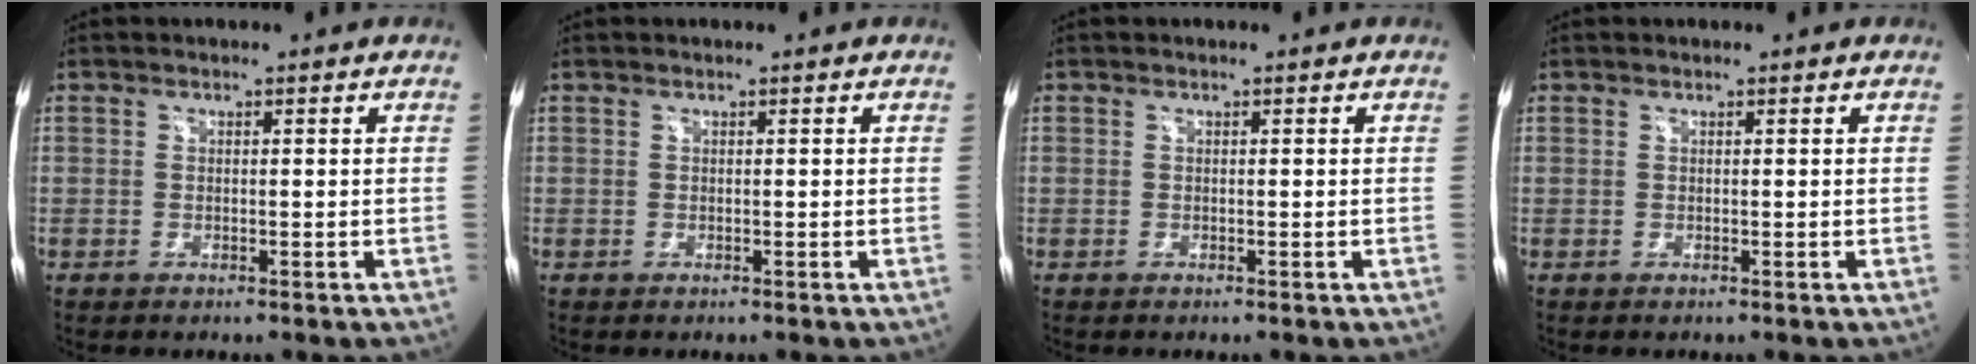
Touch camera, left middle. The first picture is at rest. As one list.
[{"total": 0.0}, {"total": 0.0}, {"total": 0.0}]